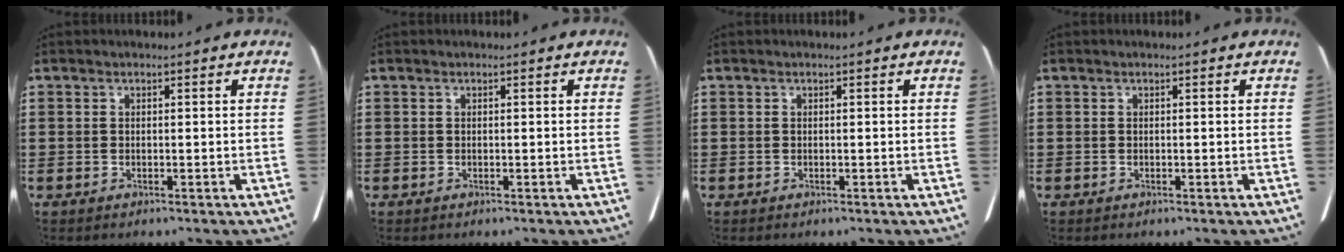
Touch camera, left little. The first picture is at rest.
{"total": 0.0}
{"total": 0.0}
{"total": 0.0}